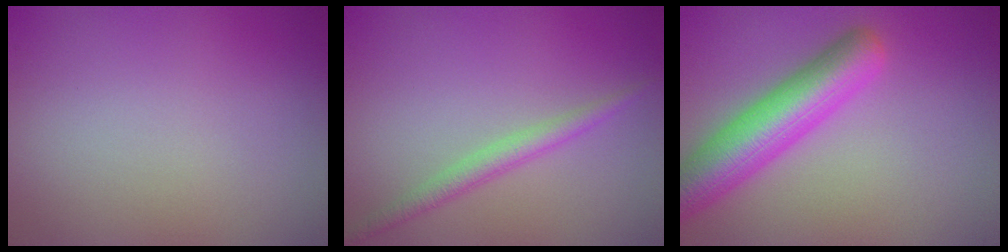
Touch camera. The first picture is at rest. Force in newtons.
{"total": 2.0, "press": 2.0, "slide": 0.1}
{"total": 6.9, "press": 6.9, "slide": 0.4}